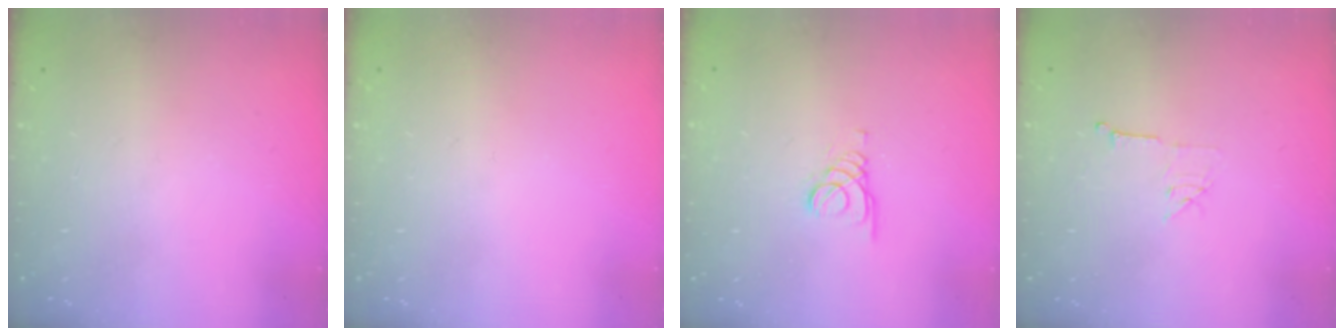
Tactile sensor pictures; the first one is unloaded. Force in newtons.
{"total": 0.0}
{"total": 1.3, "press": 1.3, "slide": 0.1}
{"total": 6.0, "press": 6.0, "slide": 0.5}